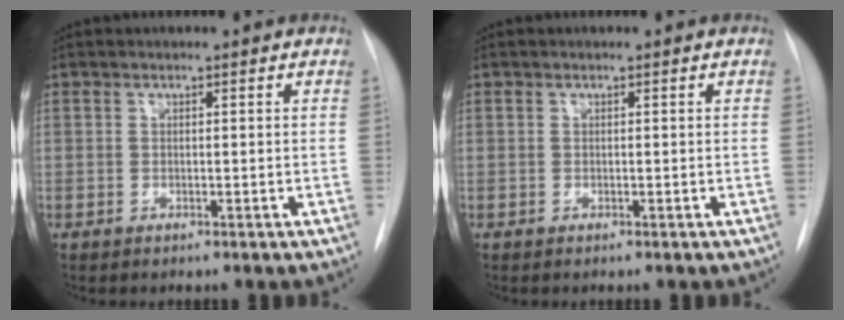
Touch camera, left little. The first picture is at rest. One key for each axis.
{"total": 0.0}